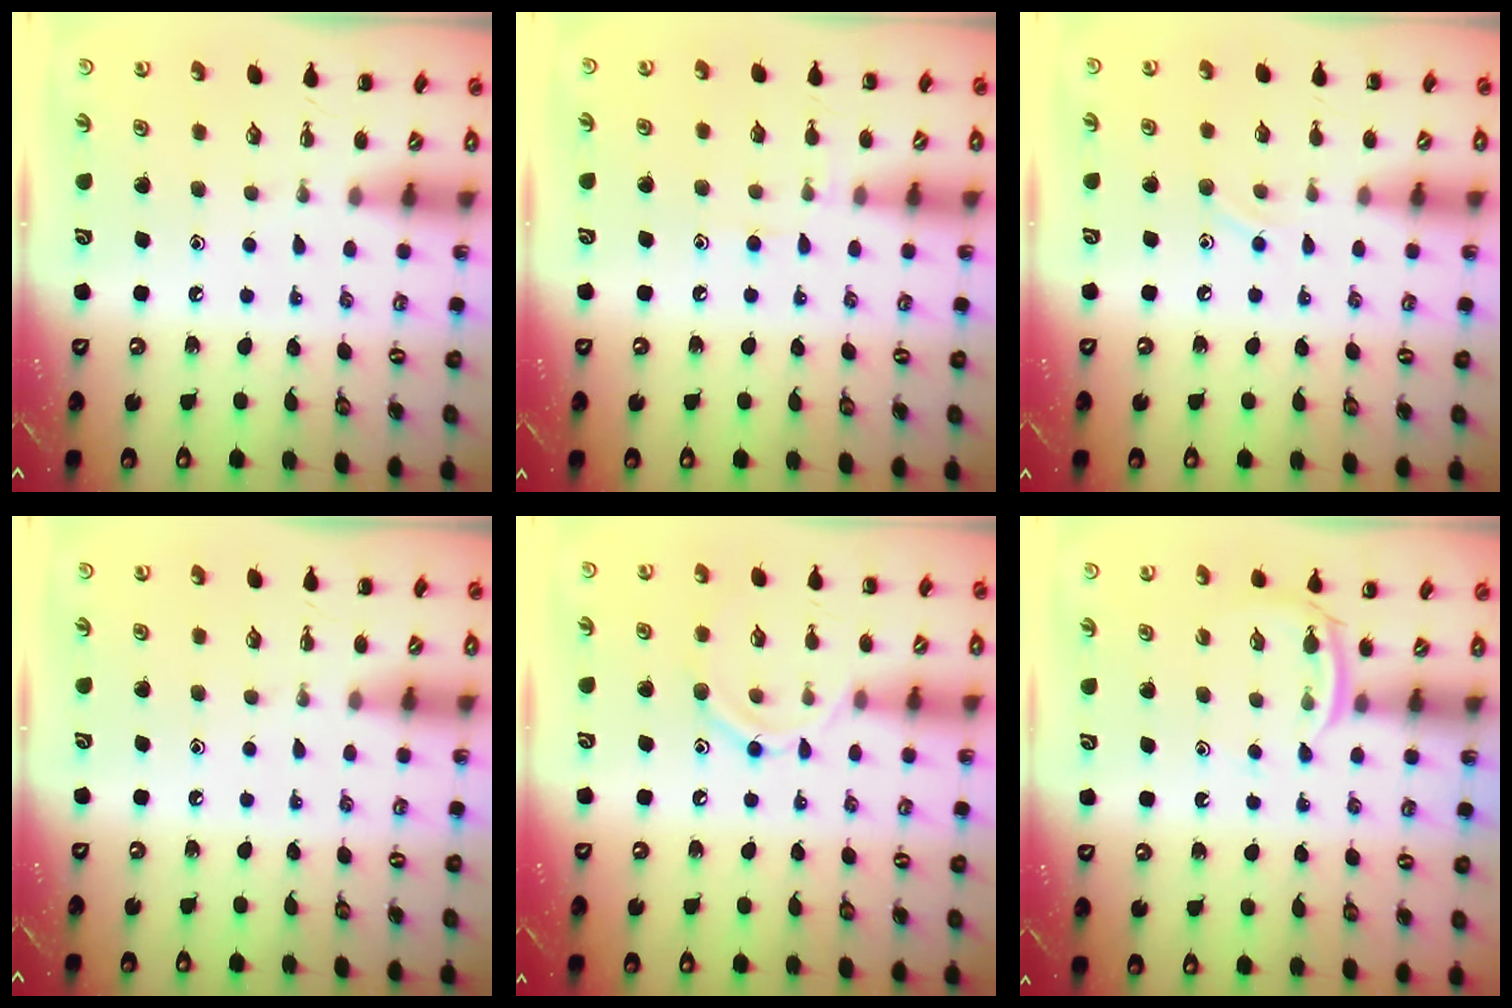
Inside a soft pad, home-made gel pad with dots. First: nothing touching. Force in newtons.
{"total": 7.4, "press": 7.2, "slide": 1.7}
{"total": 6.8, "press": 6.6, "slide": 1.7}
{"total": 0.0}
{"total": 9.6, "press": 9.6, "slide": 1.0}
{"total": 3.9, "press": 3.6, "slide": 1.2}